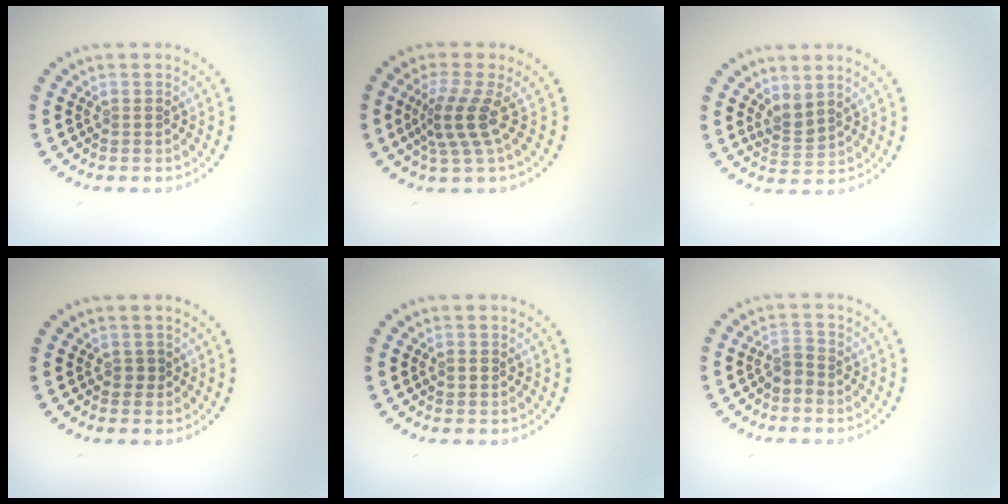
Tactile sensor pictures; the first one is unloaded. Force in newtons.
{"total": 3.3, "press": 2.3, "slide": 2.4}
{"total": 1.8, "press": 1.4, "slide": 1.0}
{"total": 0.7, "press": 0.7, "slide": 0.2}
{"total": 1.1, "press": 1.0, "slide": 0.2}
{"total": 1.5, "press": 1.2, "slide": 0.9}